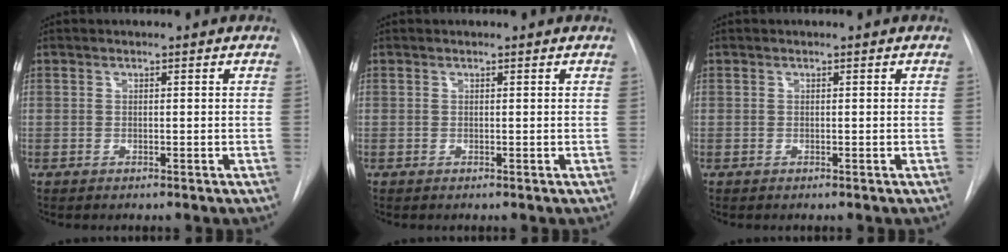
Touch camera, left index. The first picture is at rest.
{"total": 0.0}
{"total": 0.0}